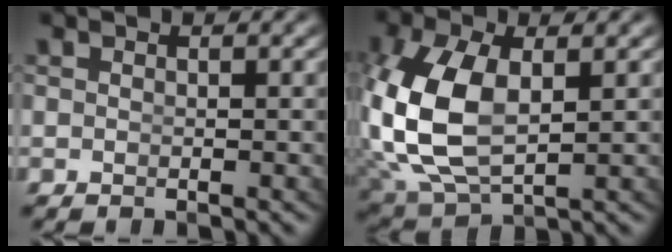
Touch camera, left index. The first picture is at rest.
{"total": 9.1, "force": [0.2, 6.2, 6.6], "torque": [-0.192, -0.042, 0.036]}